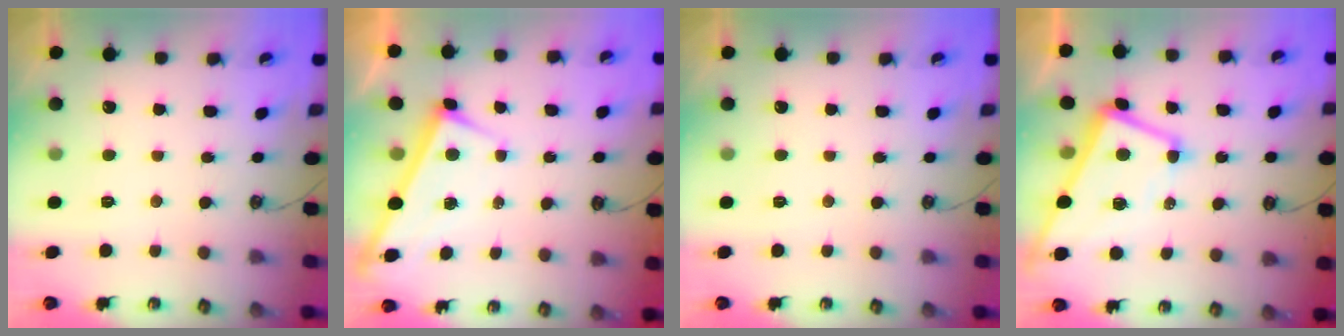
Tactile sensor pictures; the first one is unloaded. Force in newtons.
{"total": 3.0, "press": 3.0, "slide": 0.2}
{"total": 0.0}
{"total": 2.7, "press": 2.5, "slide": 1.1}